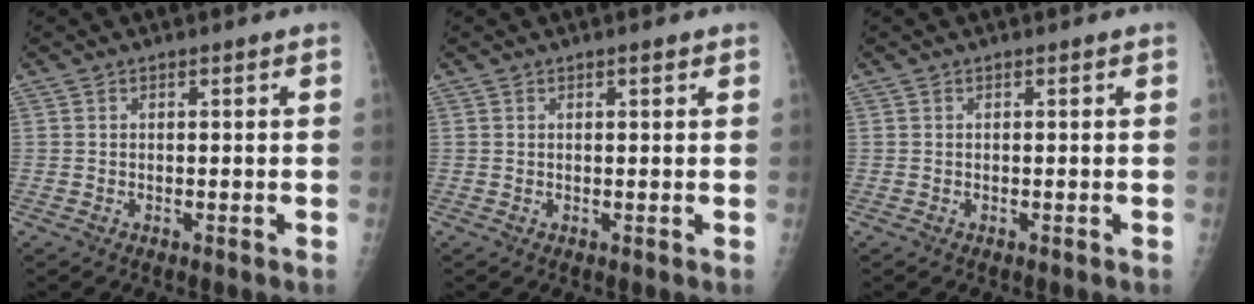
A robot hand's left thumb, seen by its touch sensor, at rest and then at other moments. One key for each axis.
{"total": 0.8, "fx": 0.6, "fy": 0.2, "fz": 0.6, "tx": -0.009, "ty": -0.001, "tz": 0.008}
{"total": 0.0}